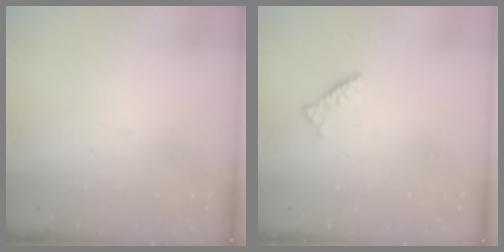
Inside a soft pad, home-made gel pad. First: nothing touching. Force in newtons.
{"total": 3.0, "press": 2.9, "slide": 0.8}